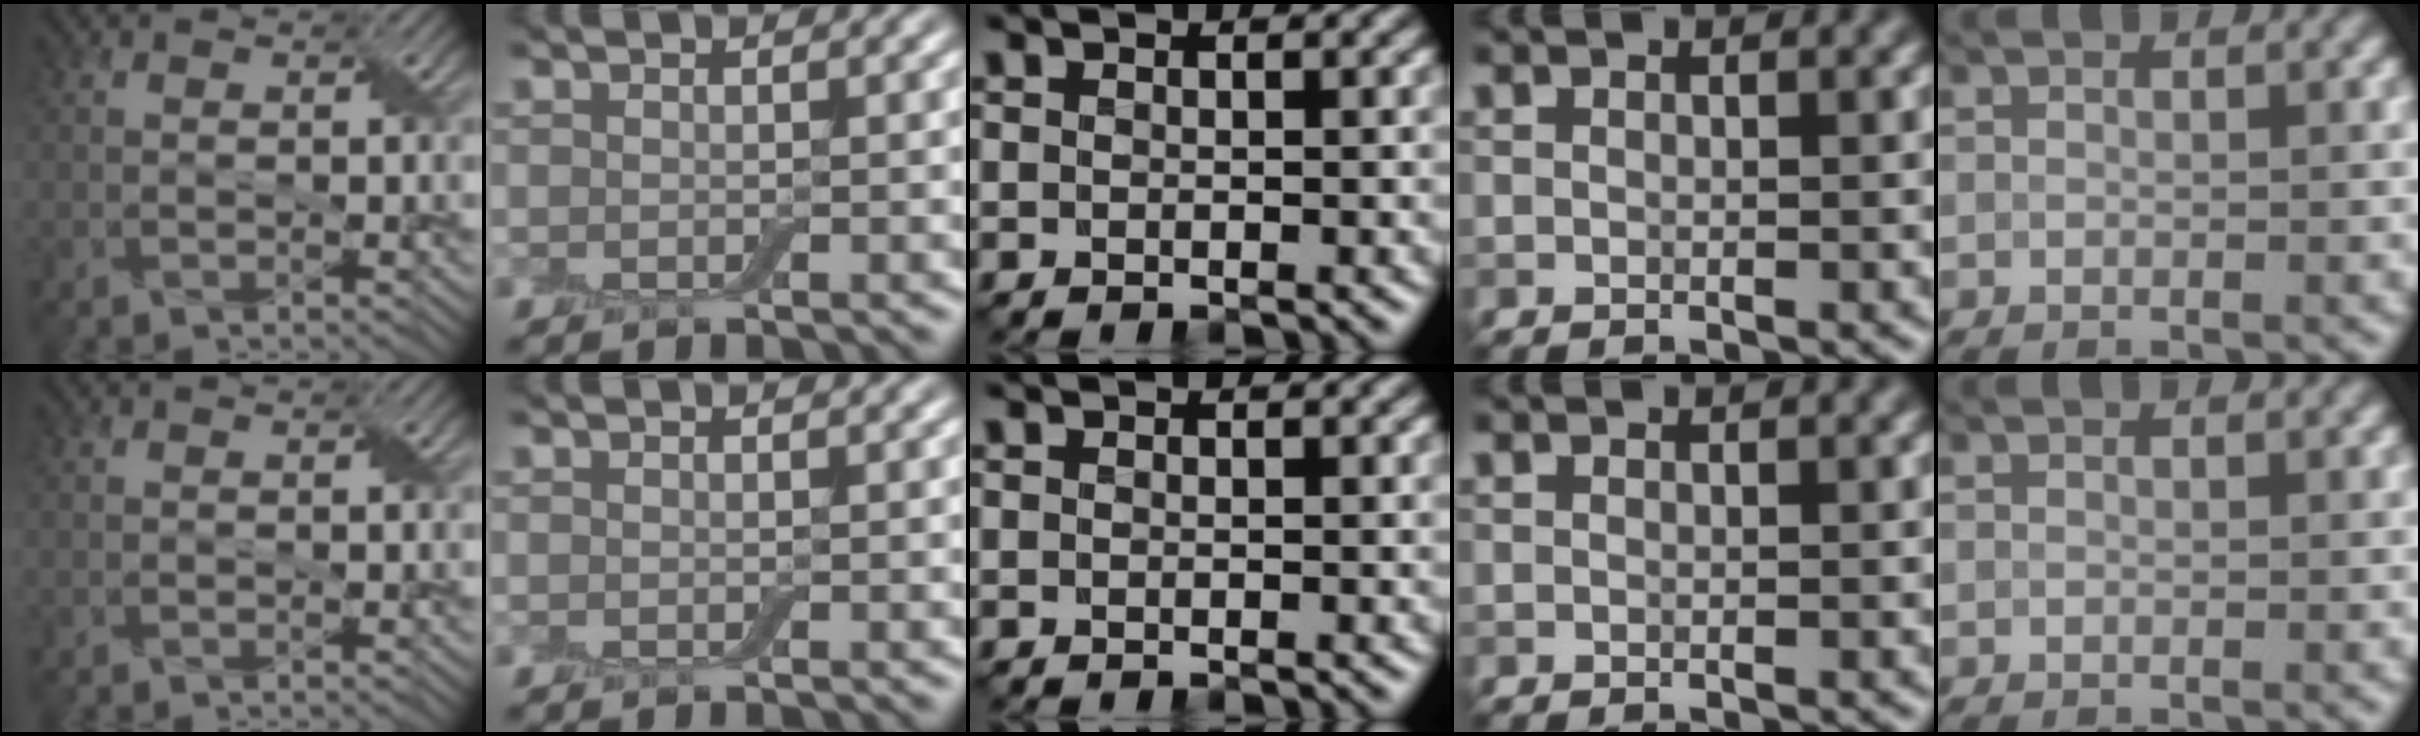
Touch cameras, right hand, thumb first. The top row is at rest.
{}